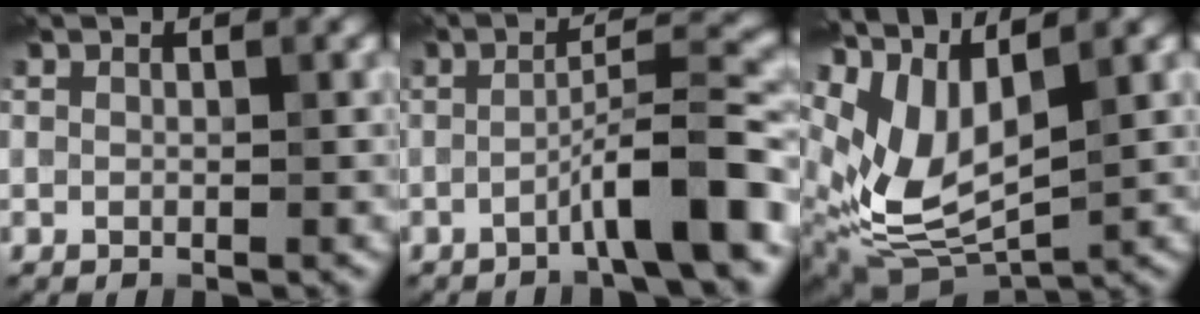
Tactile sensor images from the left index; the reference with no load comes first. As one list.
[{"total": 5.8, "force": [-2.9, 0.2, 5.0], "torque": [-0.074, 0.026, -0.055]}, {"total": 6.8, "force": [2.5, 3.4, 5.4], "torque": [-0.118, -0.013, 0.056]}]